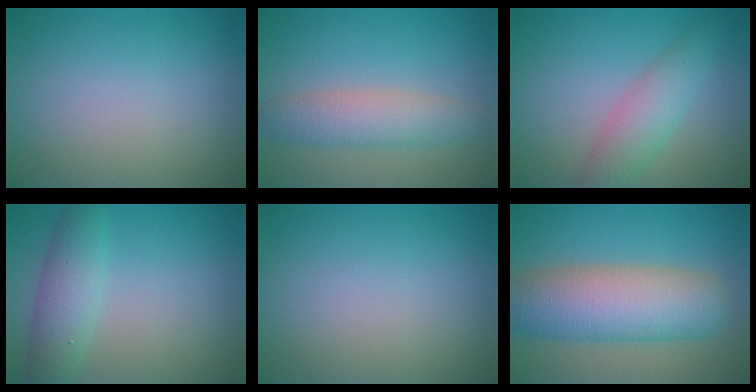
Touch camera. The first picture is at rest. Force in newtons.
{"total": 3.8, "press": 3.8, "slide": 0.1}
{"total": 3.7, "press": 3.7, "slide": 0.2}
{"total": 3.8, "press": 3.8, "slide": 0.1}
{"total": 0.0}
{"total": 8.9, "press": 8.9, "slide": 0.2}